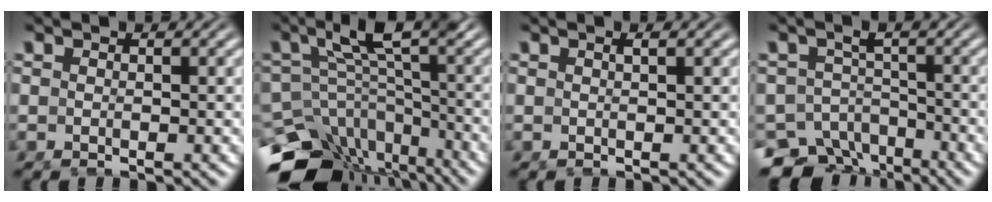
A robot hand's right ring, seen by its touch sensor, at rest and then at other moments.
{"total": 12.2, "force": [-5.7, 7.7, 7.5], "torque": [-0.133, -0.058, -0.075]}
{"total": 0.7, "force": [0.4, -0.3, 0.5], "torque": [-0.007, 0.006, 0.009]}
{"total": 11.1, "force": [-6.9, 7.9, 3.4], "torque": [-0.065, -0.047, -0.112]}